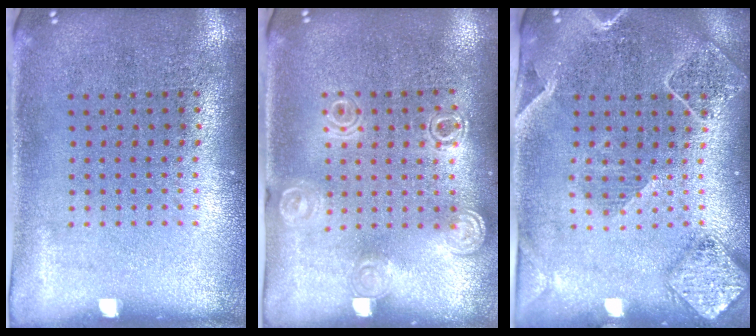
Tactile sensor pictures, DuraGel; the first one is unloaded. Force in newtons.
{"total": 1.3, "press": 1.2, "slide": 0.3}
{"total": 2.1, "press": 1.9, "slide": 0.7}